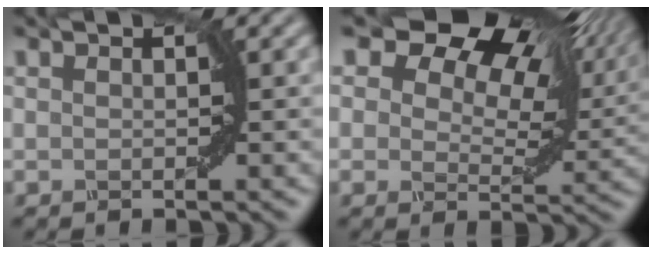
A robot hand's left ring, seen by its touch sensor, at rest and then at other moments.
{"total": 14.9, "force": [8.5, 8.1, 9.1], "torque": [-0.133, 0.045, 0.122]}